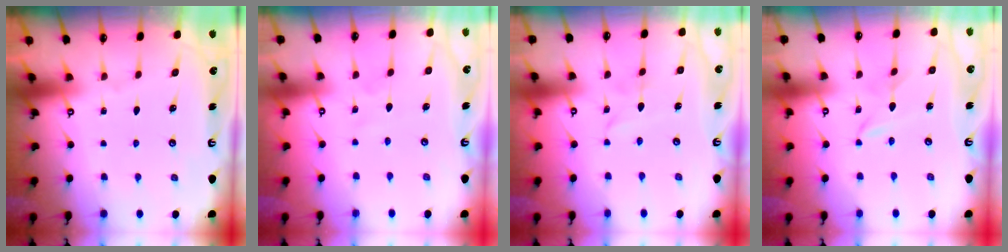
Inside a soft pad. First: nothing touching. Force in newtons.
{"total": 2.5, "press": 2.5, "slide": 0.3}
{"total": 2.5, "press": 2.5, "slide": 0.2}
{"total": 1.8, "press": 1.7, "slide": 0.3}